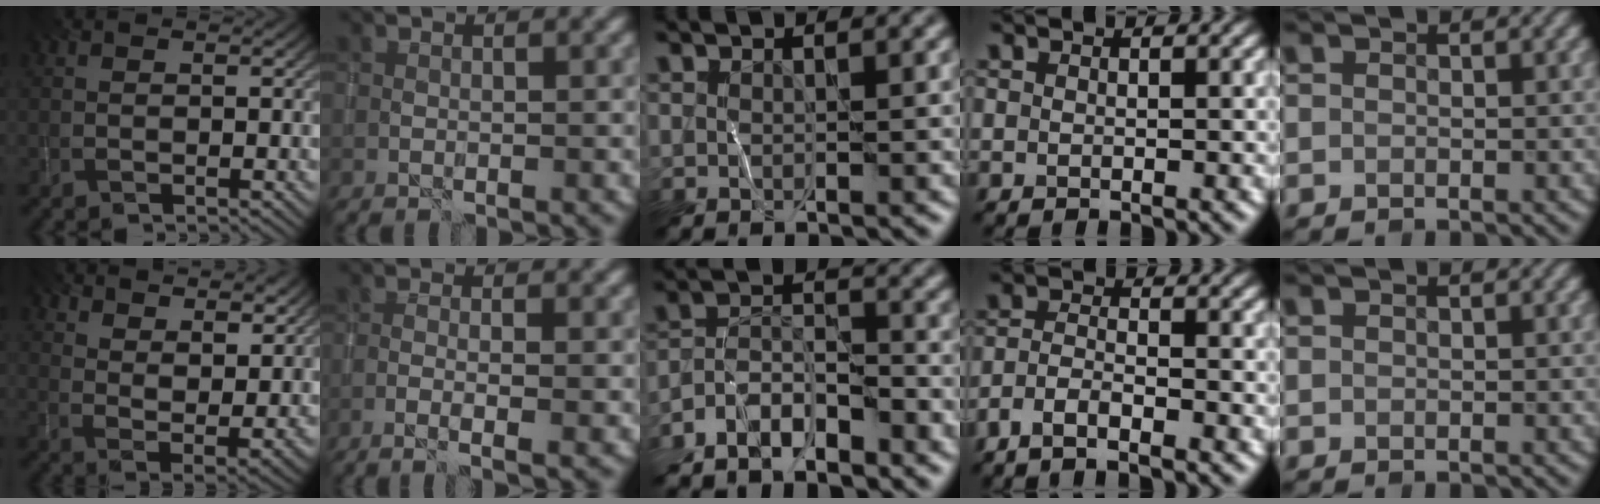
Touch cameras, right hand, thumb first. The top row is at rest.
{"thumb": {"total": 12.1, "force": [9.1, 4.5, 6.5], "torque": [-0.124, -0.013, 0.131]}, "index": {"total": 3.0, "force": [-1.2, 0.4, 2.8], "torque": [-0.051, 0.000, -0.027]}, "middle": {"total": 5.2, "force": [-4.3, 1.5, 2.5], "torque": [-0.042, 0.004, -0.088]}, "ring": {"total": 3.0, "force": [-2.2, 0.8, 2.0], "torque": [-0.042, -0.001, -0.051]}}